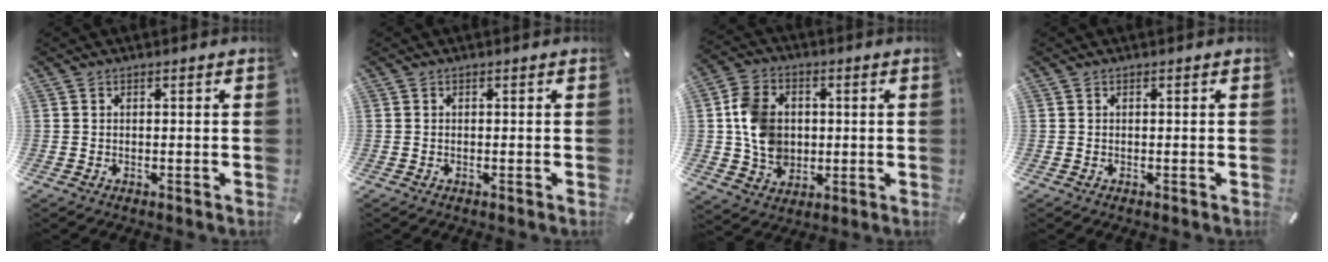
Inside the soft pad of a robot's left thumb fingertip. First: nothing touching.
{"total": 0.0}
{"total": 10.8, "force": [0.5, 9.3, 5.5], "torque": [-0.101, 0.011, 0.014]}
{"total": 0.0}